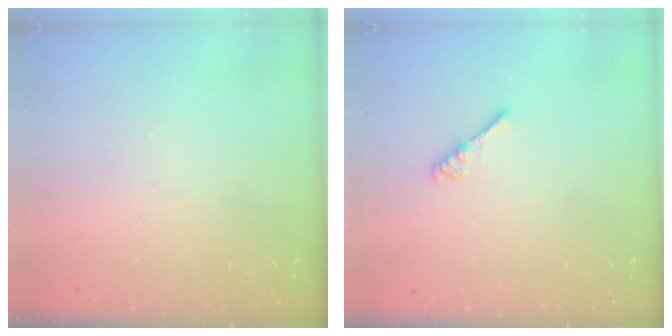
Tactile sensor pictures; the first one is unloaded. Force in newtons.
{"total": 2.7, "press": 2.6, "slide": 0.4}